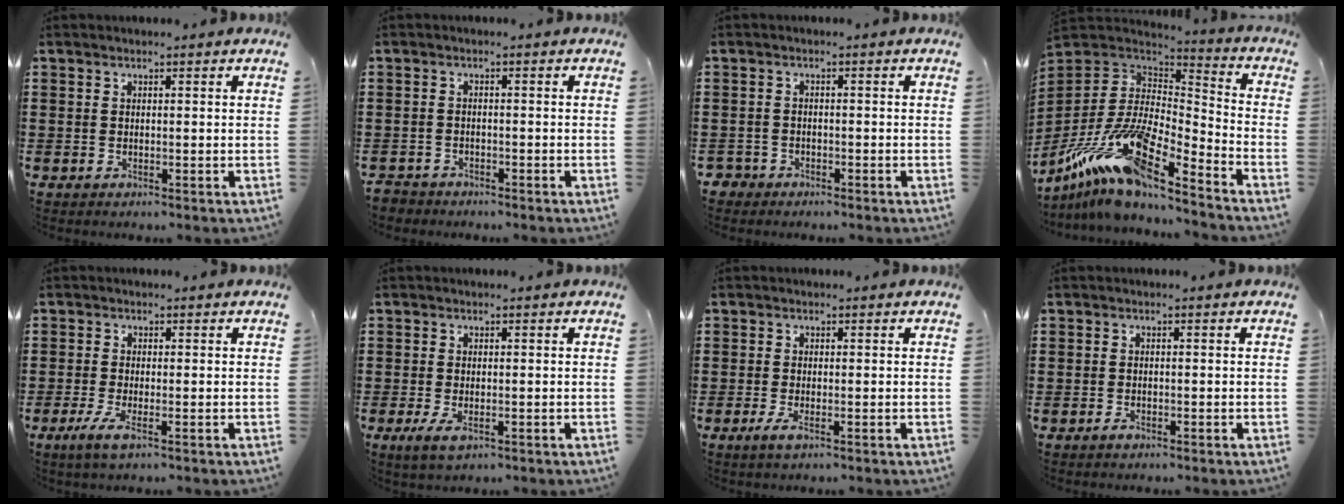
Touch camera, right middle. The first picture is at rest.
{"total": 2.0, "force": [-1.9, 0.6, -0.2], "torque": [-0.002, 0.002, -0.044]}
{"total": 1.8, "force": [-1.5, 0.9, 0.1], "torque": [-0.014, -0.005, -0.036]}
{"total": 16.0, "force": [-11.4, 4.2, 10.4], "torque": [-0.229, 0.011, -0.219]}
{"total": 2.8, "force": [-1.4, 0.9, 2.3], "torque": [-0.060, -0.004, -0.032]}
{"total": 2.2, "force": [-0.7, 1.3, 1.7], "torque": [-0.046, -0.005, -0.016]}
{"total": 1.5, "force": [-0.7, 0.6, 1.2], "torque": [-0.029, -0.002, -0.017]}
{"total": 1.0, "force": [-0.7, 0.7, 0.2], "torque": [-0.004, 0.001, -0.015]}